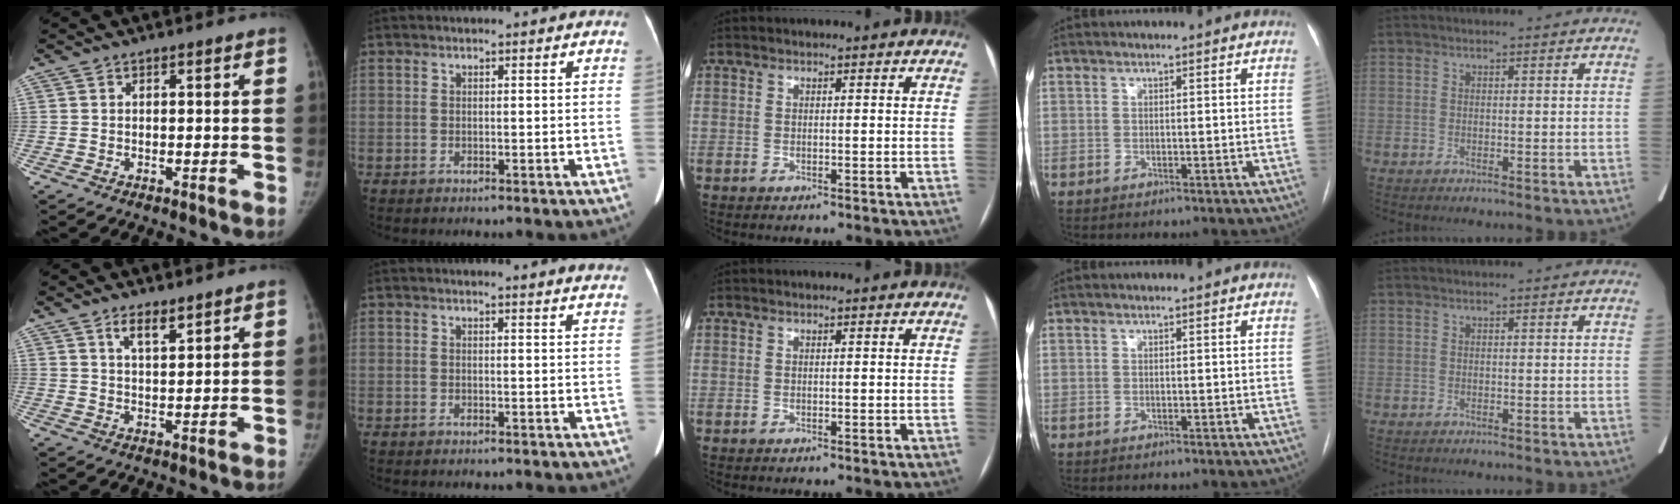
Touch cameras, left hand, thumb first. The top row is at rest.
{"thumb": {"total": 3.8, "force": [2.7, 1.2, 2.4], "torque": [-0.034, -0.017, 0.048]}, "index": {"total": 5.4, "force": [5.2, 0.0, 1.4], "torque": [-0.012, -0.008, 0.034]}}